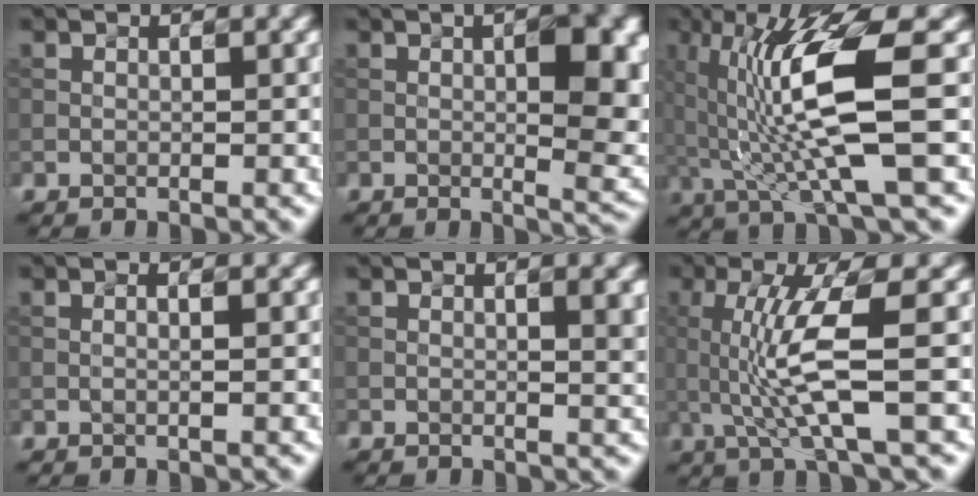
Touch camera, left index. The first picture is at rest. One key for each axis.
{"total": 8.8, "fx": 0.8, "fy": 2.8, "fz": 8.3, "tx": -0.078, "ty": 0.013, "tz": 0.017}
{"total": 8.8, "fx": 0.1, "fy": 1.5, "fz": 8.7, "tx": -0.158, "ty": -0.007, "tz": 0.024}
{"total": 1.0, "fx": 0.1, "fy": 0.3, "fz": 0.9, "tx": -0.010, "ty": 0.005, "tz": -0.006}
{"total": 3.0, "fx": 0.8, "fy": 1.0, "fz": 2.7, "tx": -0.018, "ty": 0.008, "tz": 0.012}
{"total": 6.1, "fx": -0.2, "fy": 0.9, "fz": 6.0, "tx": -0.126, "ty": -0.001, "tz": 0.014}